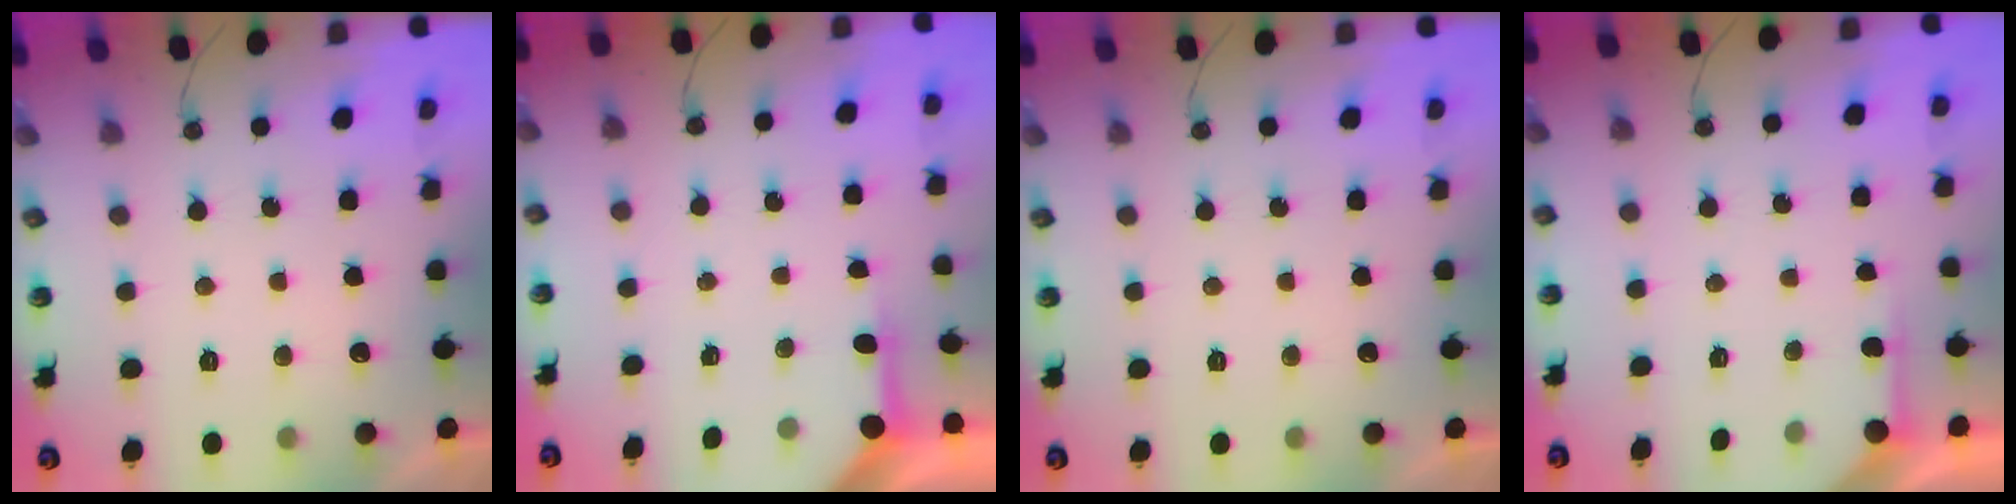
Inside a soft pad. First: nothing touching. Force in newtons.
{"total": 3.9, "press": 3.9, "slide": 0.2}
{"total": 0.0}
{"total": 2.4, "press": 2.4, "slide": 0.3}